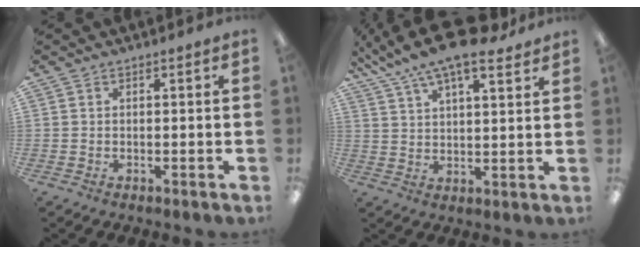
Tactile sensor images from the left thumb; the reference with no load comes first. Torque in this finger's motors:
{"motor_torque": [1.49, -0.61, 1.44, -1.33, 0.14]}